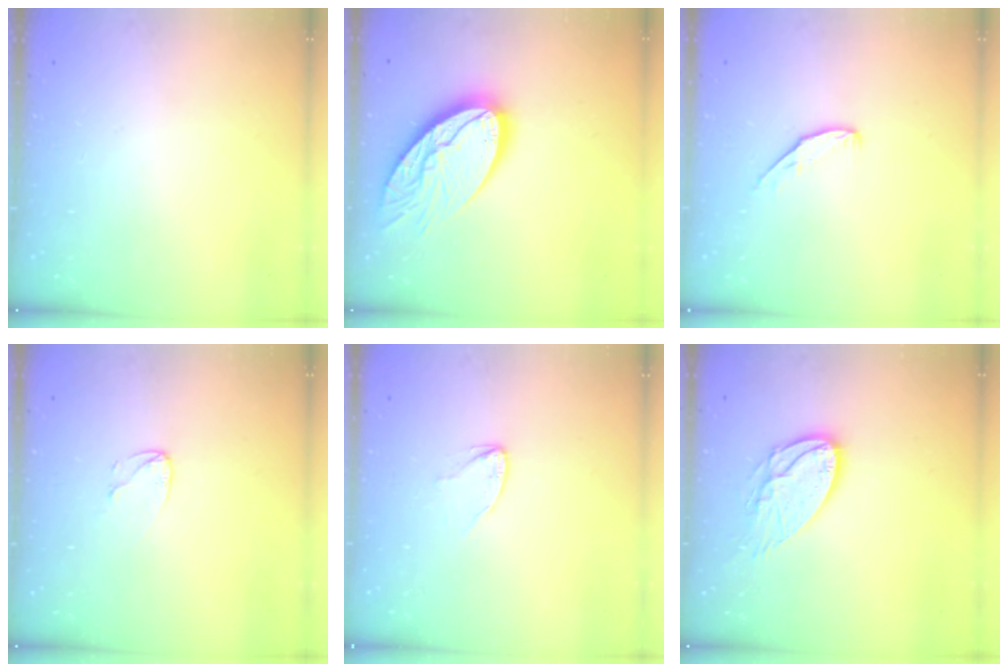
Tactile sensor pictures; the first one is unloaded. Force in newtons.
{"total": 17.1, "press": 17.0, "slide": 1.6}
{"total": 5.4, "press": 5.4, "slide": 0.6}
{"total": 4.0, "press": 4.0, "slide": 0.4}
{"total": 2.9, "press": 2.9, "slide": 0.2}
{"total": 11.2, "press": 11.2, "slide": 0.5}